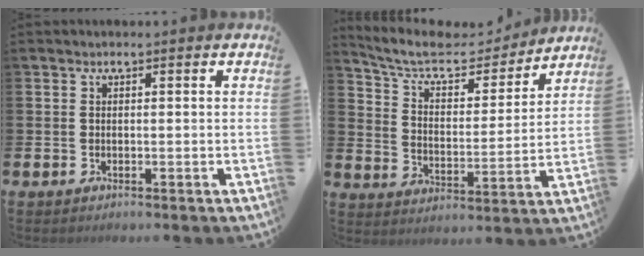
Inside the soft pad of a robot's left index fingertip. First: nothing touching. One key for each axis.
{"total": 8.6, "fx": 7.4, "fy": 2.9, "fz": 3.2, "tx": -0.083, "ty": -0.053, "tz": 0.121}